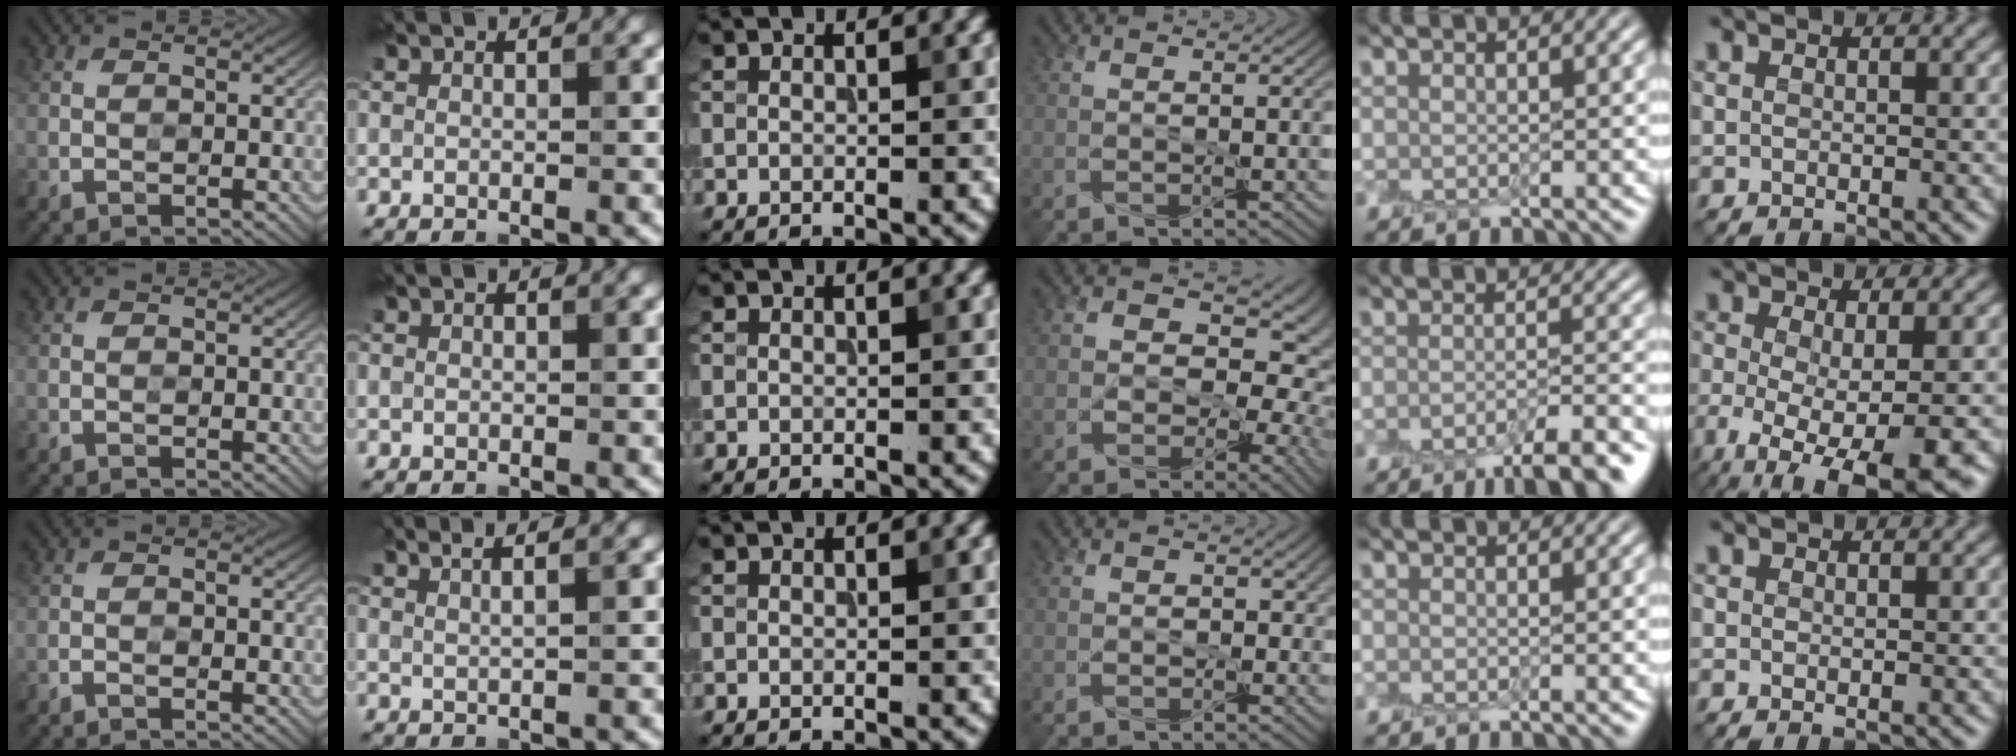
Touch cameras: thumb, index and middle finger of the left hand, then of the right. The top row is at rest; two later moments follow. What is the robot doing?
{"motion": "peel", "object": "aluminum foil"}